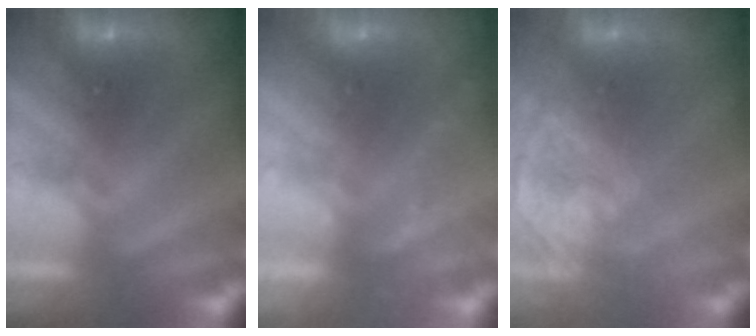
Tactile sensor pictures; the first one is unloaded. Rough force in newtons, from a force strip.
{"total": 2.2}
{"total": 3.7}